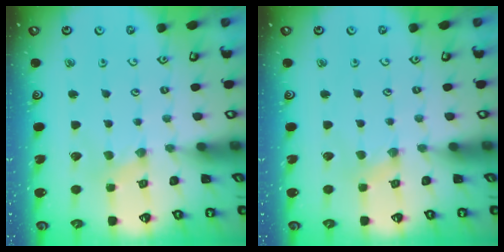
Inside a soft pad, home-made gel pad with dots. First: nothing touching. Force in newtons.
{"total": 1.4, "press": 1.4, "slide": 0.3}